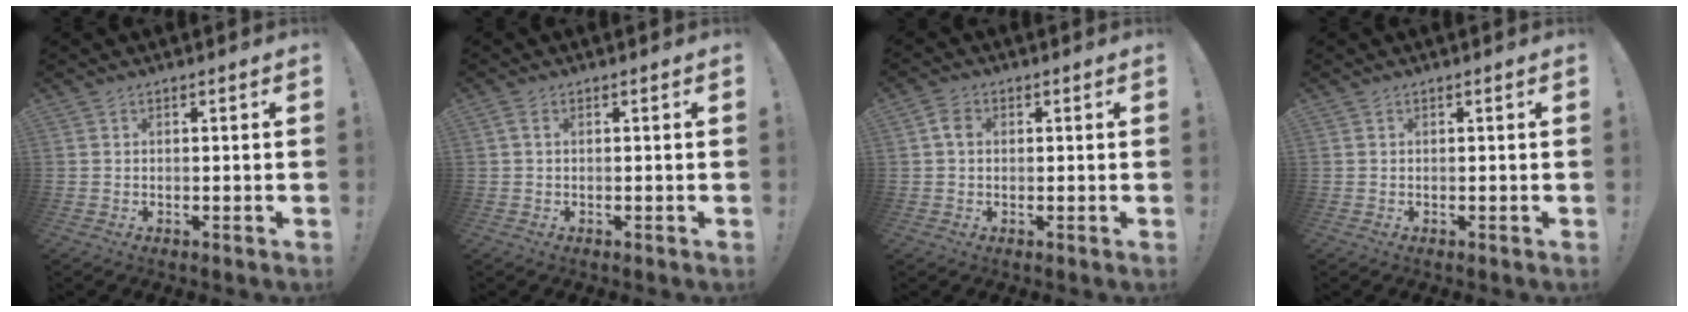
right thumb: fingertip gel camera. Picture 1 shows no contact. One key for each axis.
{"total": 1.2, "fx": 0.2, "fy": 0.3, "fz": 1.2, "tx": -0.023, "ty": 0.002, "tz": 0.004}
{"total": 3.5, "fx": 0.5, "fy": 2.6, "fz": 2.3, "tx": -0.037, "ty": 0.006, "tz": 0.010}
{"total": 0.0}